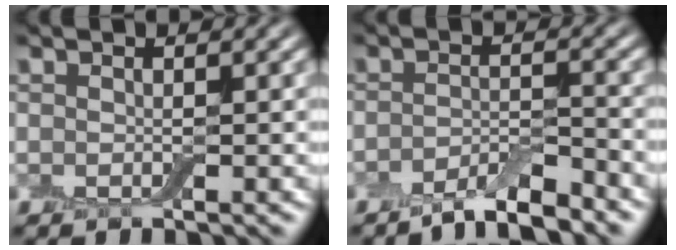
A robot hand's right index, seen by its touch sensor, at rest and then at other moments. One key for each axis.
{"total": 3.8, "fx": -3.0, "fy": 0.6, "fz": 2.2, "tx": -0.035, "ty": 0.003, "tz": -0.057}